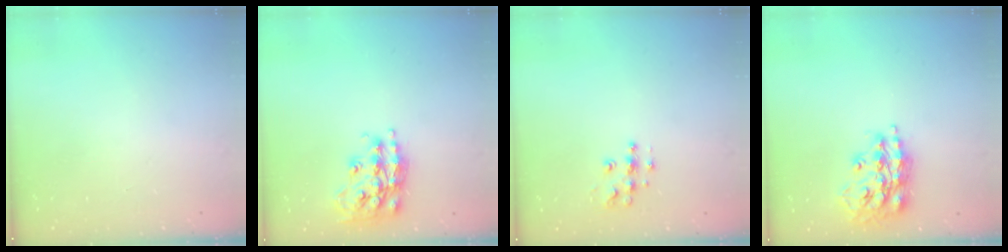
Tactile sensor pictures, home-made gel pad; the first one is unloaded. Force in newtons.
{"total": 17.2, "press": 17.2, "slide": 1.4}
{"total": 8.7, "press": 8.7, "slide": 0.5}
{"total": 16.1, "press": 16.0, "slide": 1.6}